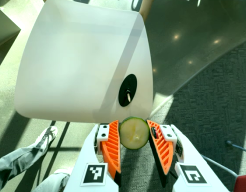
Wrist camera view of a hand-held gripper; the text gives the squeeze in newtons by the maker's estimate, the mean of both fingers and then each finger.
{"total": 9.7, "left": 9.8, "right": 9.7}